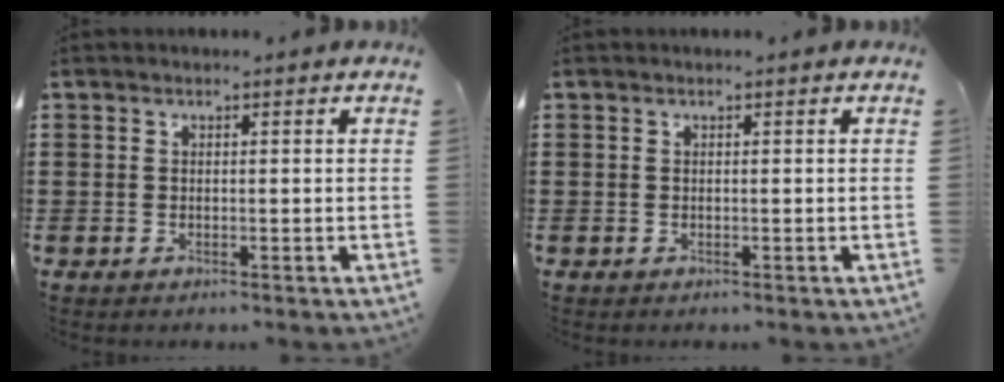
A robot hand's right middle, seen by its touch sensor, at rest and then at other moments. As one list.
[{"total": 0.0}]